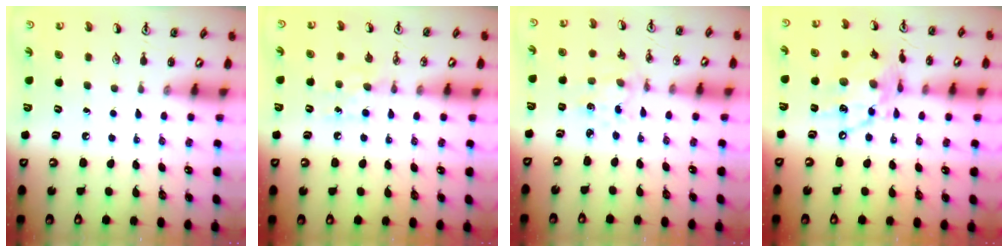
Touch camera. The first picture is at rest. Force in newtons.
{"total": 7.5, "press": 7.5, "slide": 0.6}
{"total": 1.8, "press": 1.7, "slide": 0.3}
{"total": 14.0, "press": 13.9, "slide": 1.1}